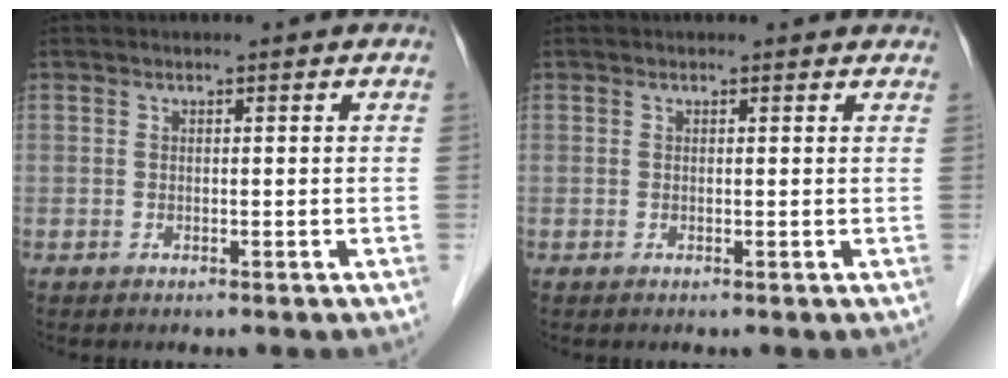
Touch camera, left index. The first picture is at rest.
{"total": 1.5, "force": [1.5, 0.3, 0.1], "torque": [-0.012, 0.009, 0.010]}